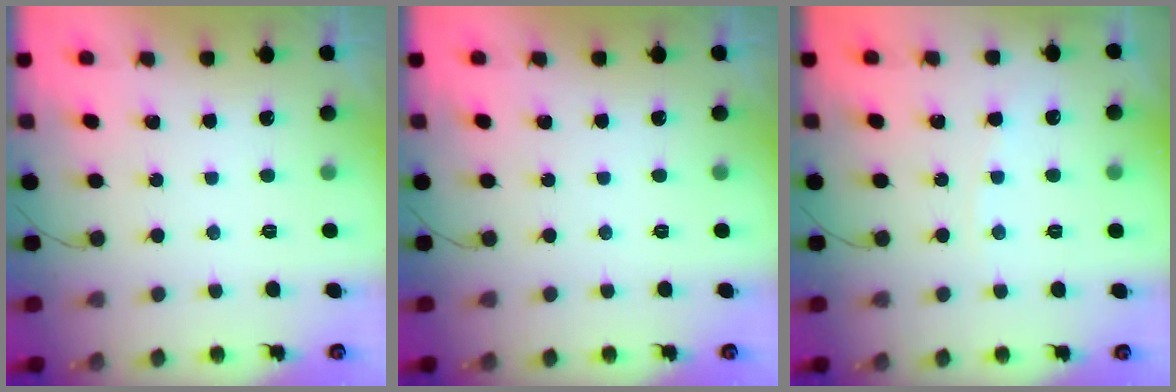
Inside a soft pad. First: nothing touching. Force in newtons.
{"total": 0.0}
{"total": 2.9, "press": 2.9, "slide": 0.4}